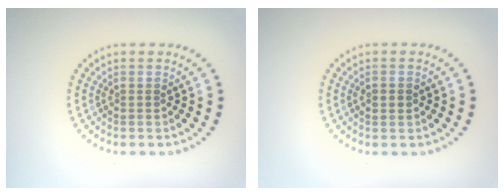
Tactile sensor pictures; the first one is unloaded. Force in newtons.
{"total": 1.5, "press": 1.4, "slide": 0.2}